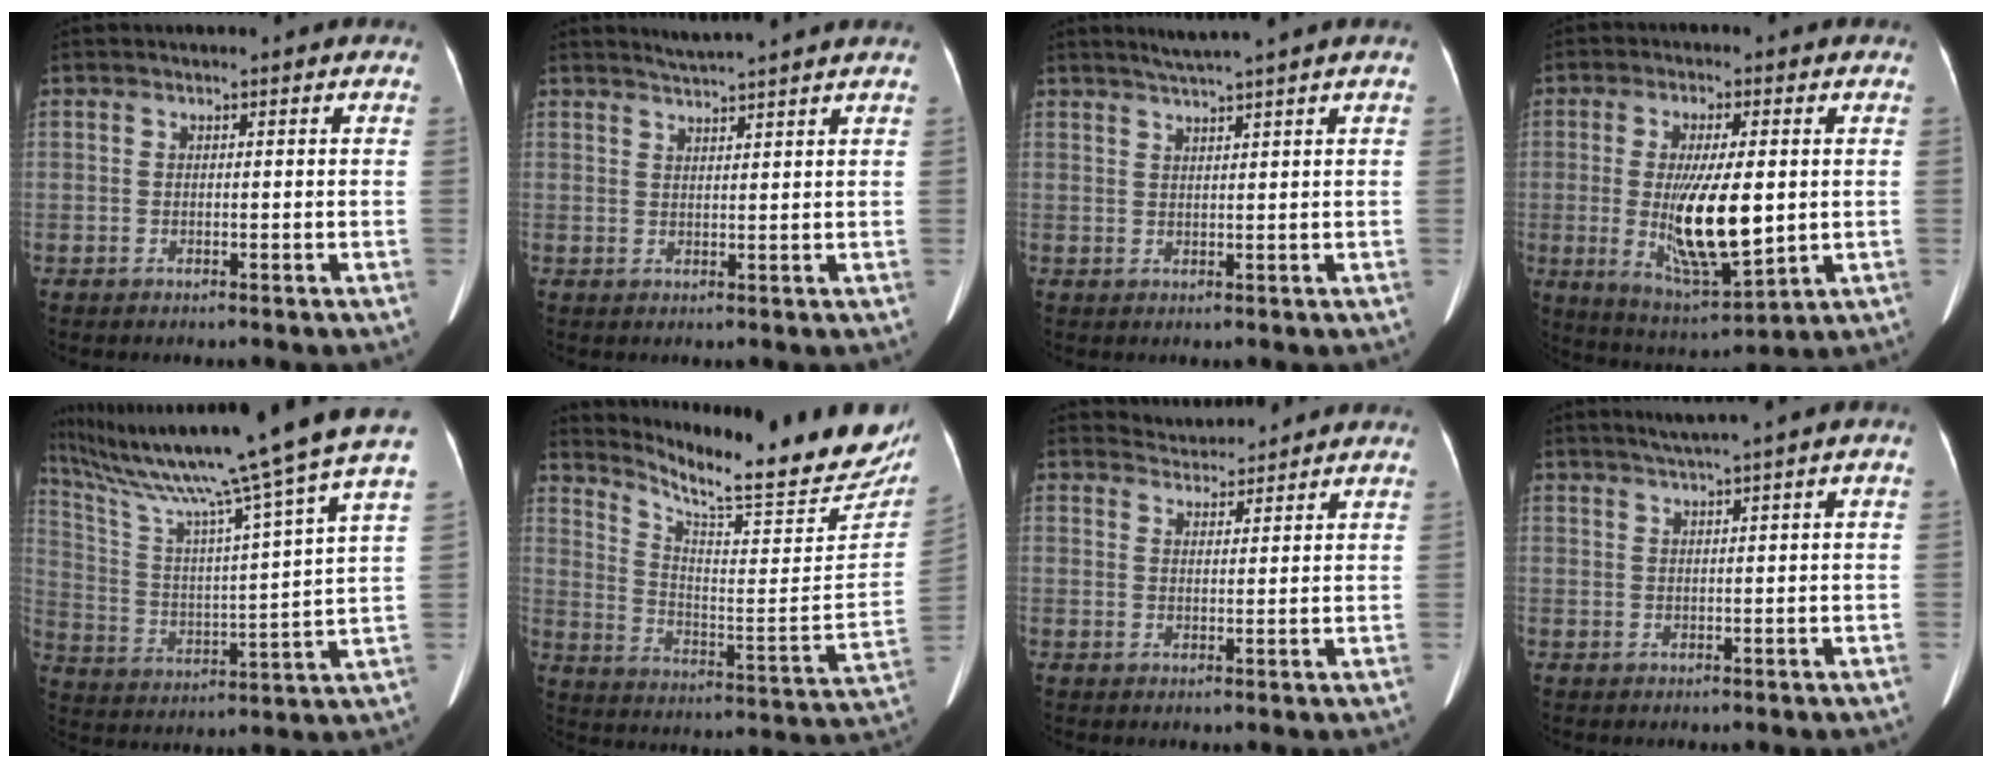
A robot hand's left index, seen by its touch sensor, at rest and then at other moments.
{"total": 4.8, "force": [4.5, -1.0, 1.6], "torque": [-0.028, 0.013, 0.068]}
{"total": 4.2, "force": [3.4, -1.3, 2.1], "torque": [-0.036, 0.007, 0.064]}
{"total": 12.5, "force": [-0.5, 3.1, 12.1], "torque": [-0.228, -0.023, 0.001]}
{"total": 26.1, "force": [21.0, -1.9, 15.4], "torque": [-0.278, -0.024, 0.317]}
{"total": 24.7, "force": [21.5, 3.1, 11.7], "torque": [-0.191, -0.076, 0.286]}
{"total": 4.0, "force": [4.0, 0.2, -0.5], "torque": [-0.004, 0.015, 0.066]}
{"total": 3.5, "force": [2.4, -0.8, 2.4], "torque": [-0.045, 0.009, 0.047]}